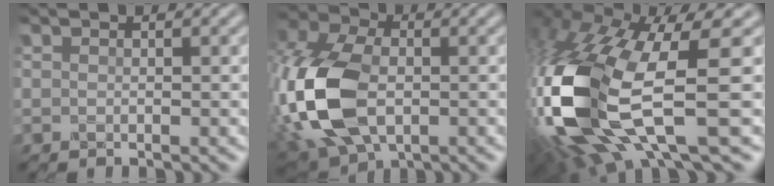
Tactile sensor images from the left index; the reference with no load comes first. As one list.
[{"total": 13.9, "force": [-2.6, 8.9, 10.4], "torque": [-0.255, -0.015, -0.059]}, {"total": 15.4, "force": [-3.3, 5.9, 13.8], "torque": [-0.331, -0.037, -0.050]}]